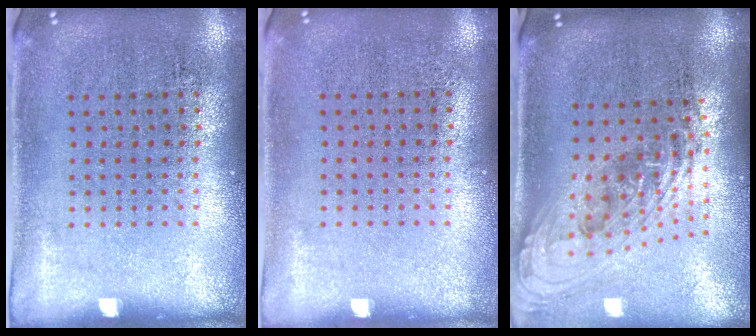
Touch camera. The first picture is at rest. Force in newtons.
{"total": 0.0}
{"total": 2.2, "press": 1.6, "slide": 1.5}